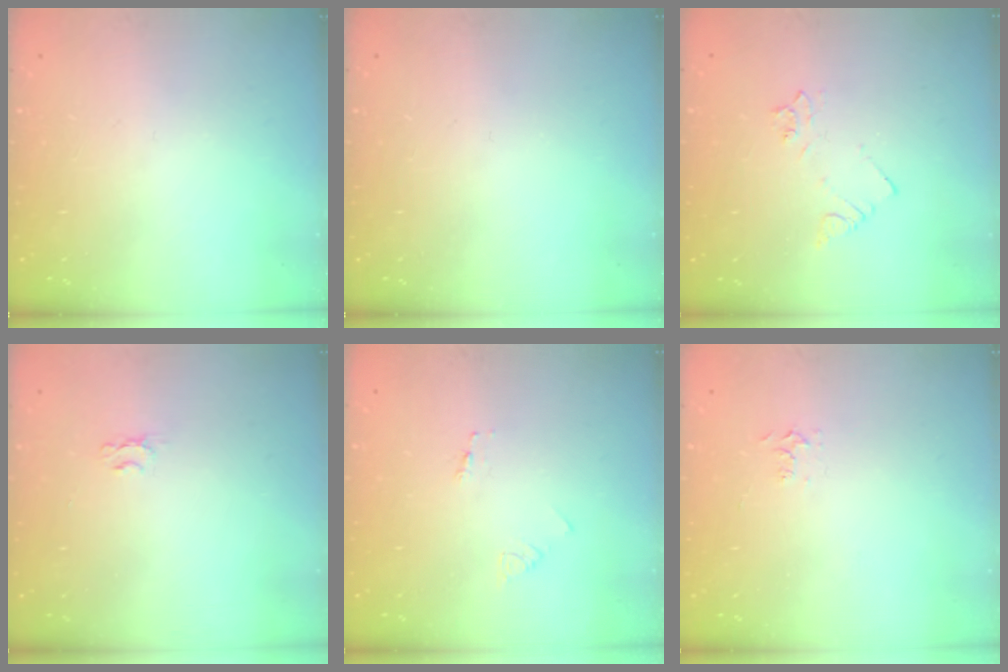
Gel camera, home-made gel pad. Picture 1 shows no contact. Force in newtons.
{"total": 0.0}
{"total": 2.5, "press": 2.4, "slide": 0.4}
{"total": 2.0, "press": 2.0, "slide": 0.3}
{"total": 1.7, "press": 1.7, "slide": 0.2}
{"total": 4.5, "press": 4.5, "slide": 0.8}